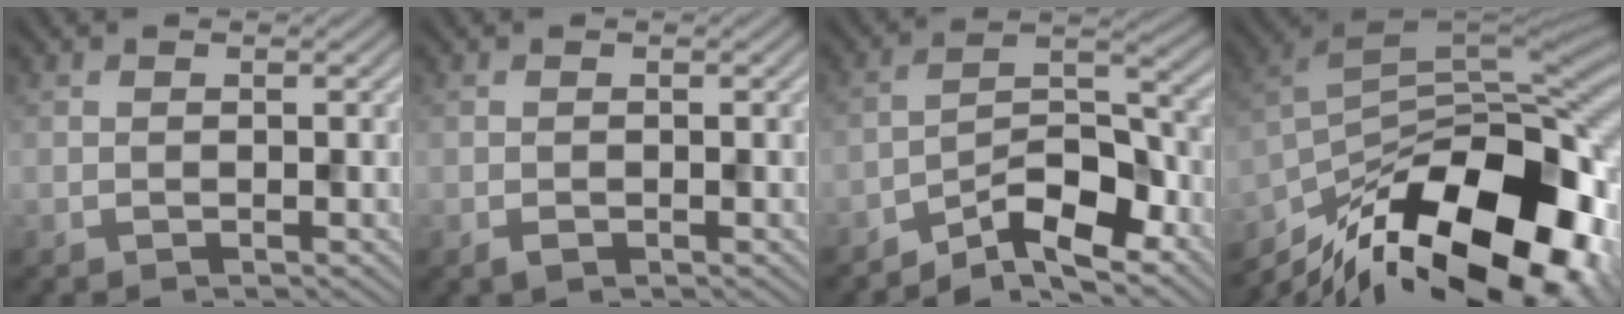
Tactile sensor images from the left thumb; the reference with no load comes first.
{"total": 0.7, "force": [-0.3, 0.4, 0.4], "torque": [-0.008, -0.003, -0.006]}
{"total": 8.4, "force": [-6.4, 2.4, 5.0], "torque": [-0.072, 0.016, -0.127]}
{"total": 18.5, "force": [-10.8, 7.8, 12.9], "torque": [-0.238, -0.024, -0.178]}